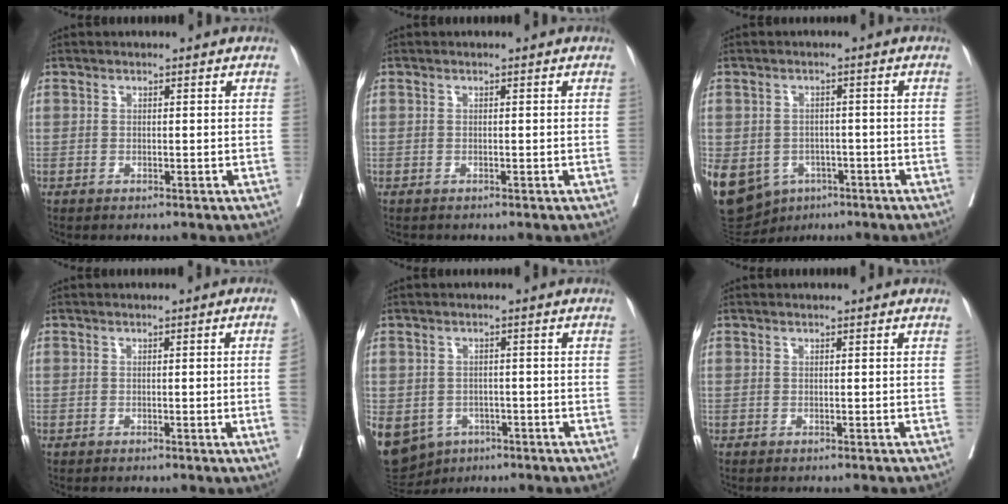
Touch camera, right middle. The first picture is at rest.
{"total": 0.0}
{"total": 24.3, "force": [-10.0, 19.6, 10.3], "torque": [-0.345, -0.012, -0.134]}
{"total": 2.8, "force": [-0.5, -0.8, 2.6], "torque": [-0.034, 0.001, -0.004]}
{"total": 19.9, "force": [-8.6, 16.1, 7.9], "torque": [-0.267, -0.007, -0.114]}
{"total": 1.3, "force": [-1.2, 0.2, 0.5], "torque": [-0.003, 0.000, -0.017]}